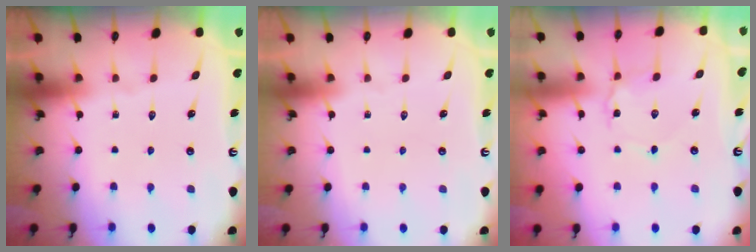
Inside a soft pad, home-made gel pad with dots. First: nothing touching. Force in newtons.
{"total": 0.0}
{"total": 4.9, "press": 4.8, "slide": 0.4}